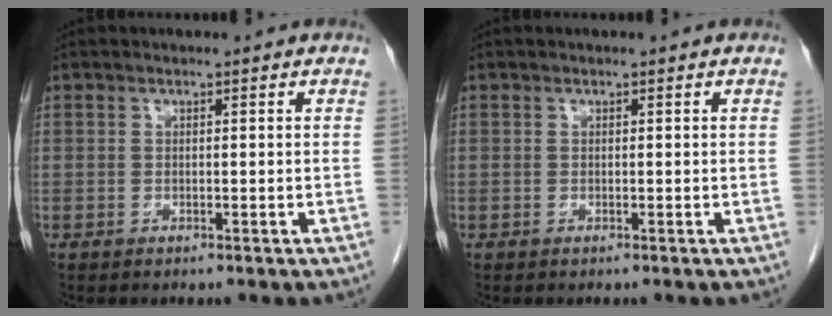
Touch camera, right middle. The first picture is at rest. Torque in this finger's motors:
{"motor_torque": [0.37, -0.19, -0.02, 0.00]}